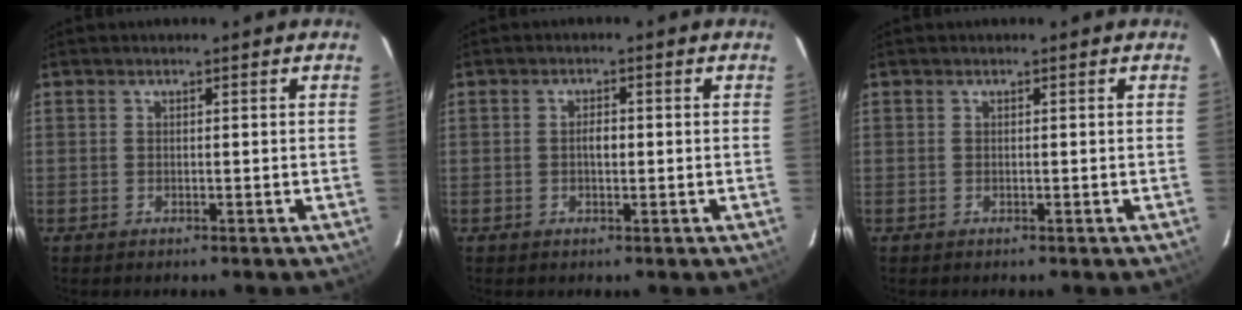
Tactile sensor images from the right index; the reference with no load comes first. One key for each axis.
{"total": 1.8, "fx": -0.1, "fy": 0.9, "fz": 1.6, "tx": -0.029, "ty": 0.006, "tz": -0.004}
{"total": 0.0}